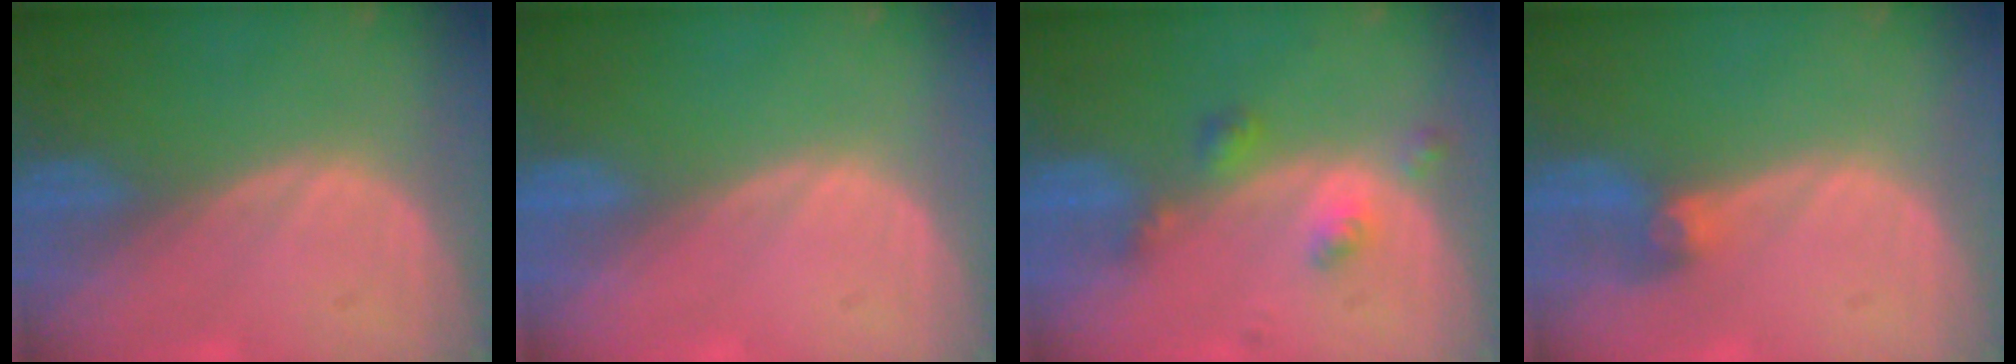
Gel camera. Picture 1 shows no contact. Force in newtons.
{"total": 0.0}
{"total": 4.4, "press": 3.9, "slide": 1.9}
{"total": 3.0, "press": 2.6, "slide": 1.4}